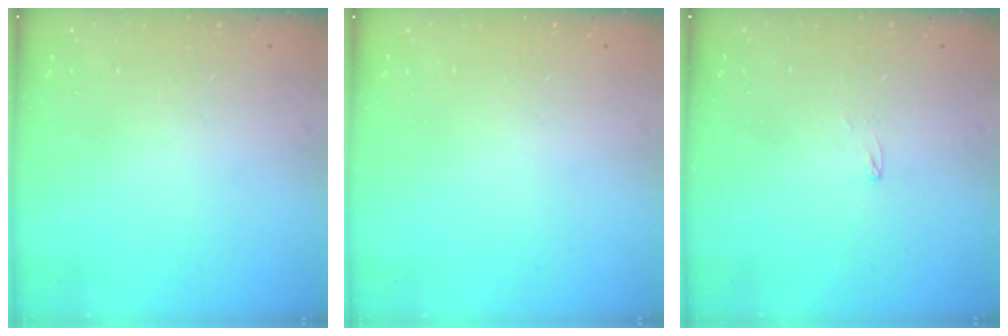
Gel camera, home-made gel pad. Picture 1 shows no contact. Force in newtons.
{"total": 0.0}
{"total": 2.6, "press": 2.6, "slide": 0.2}